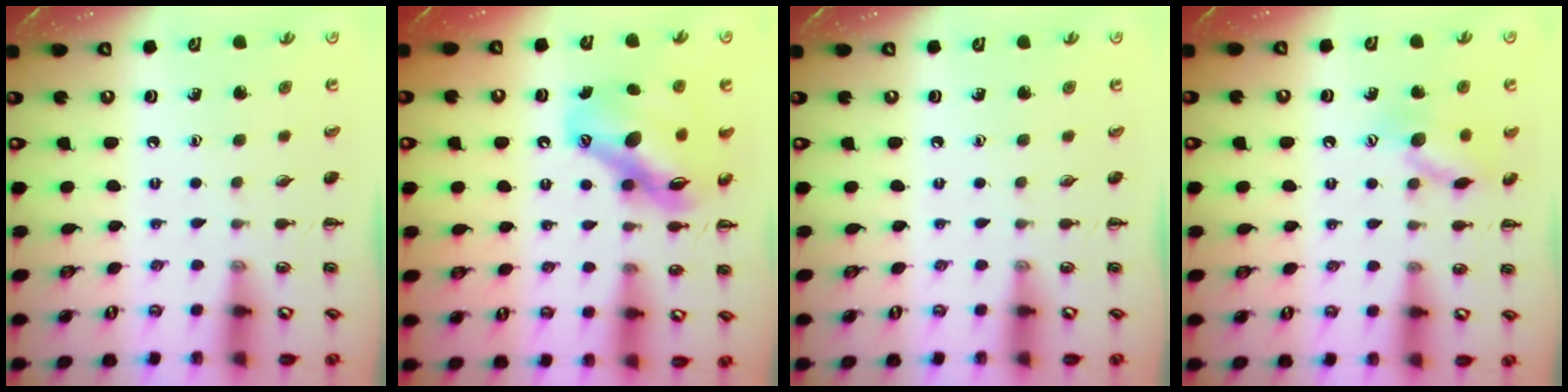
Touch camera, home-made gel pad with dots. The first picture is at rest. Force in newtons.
{"total": 14.7, "press": 14.1, "slide": 4.2}
{"total": 0.0}
{"total": 11.1, "press": 11.1, "slide": 0.5}